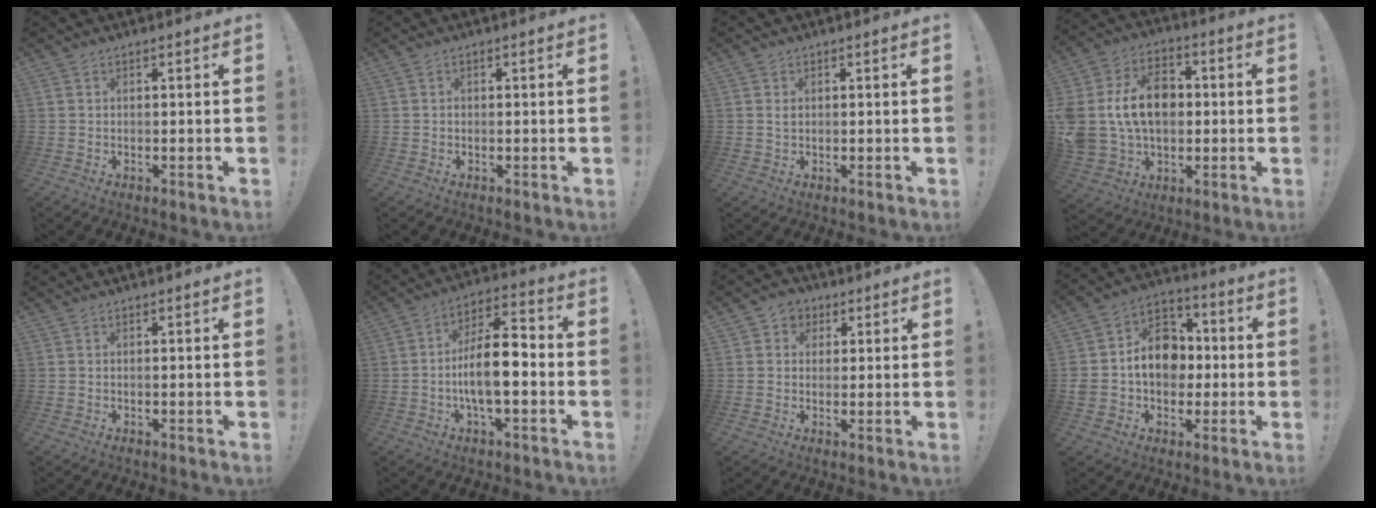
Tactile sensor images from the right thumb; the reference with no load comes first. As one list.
[{"total": 0.6, "force": [-0.2, 0.6, 0.2], "torque": [-0.009, 0.006, -0.004]}, {"total": 1.0, "force": [0.5, 0.8, 0.5], "torque": [-0.007, 0.002, 0.009]}, {"total": 19.2, "force": [1.9, 14.2, 12.8], "torque": [-0.232, 0.009, 0.040]}, {"total": 0.0}, {"total": 13.5, "force": [-2.7, 5.3, 12.1], "torque": [-0.214, 0.015, -0.051]}, {"total": 4.8, "force": [1.1, 4.5, 1.3], "torque": [-0.016, -0.002, 0.020]}, {"total": 14.9, "force": [0.1, 12.0, 8.7], "torque": [-0.143, 0.020, 0.010]}]